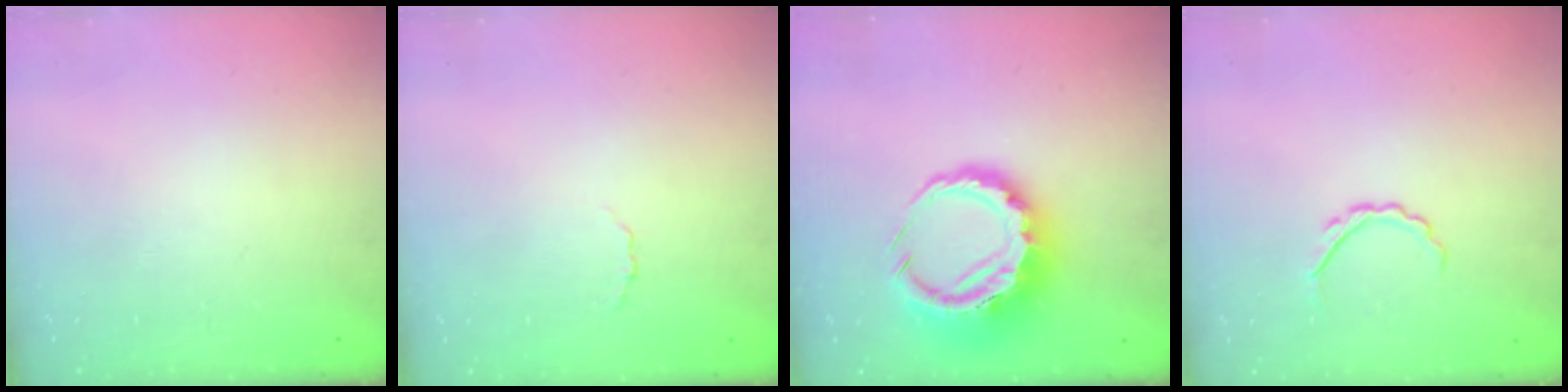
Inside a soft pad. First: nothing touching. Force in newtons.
{"total": 1.6, "press": 1.5, "slide": 0.5}
{"total": 12.1, "press": 11.8, "slide": 2.3}
{"total": 4.5, "press": 4.4, "slide": 0.9}